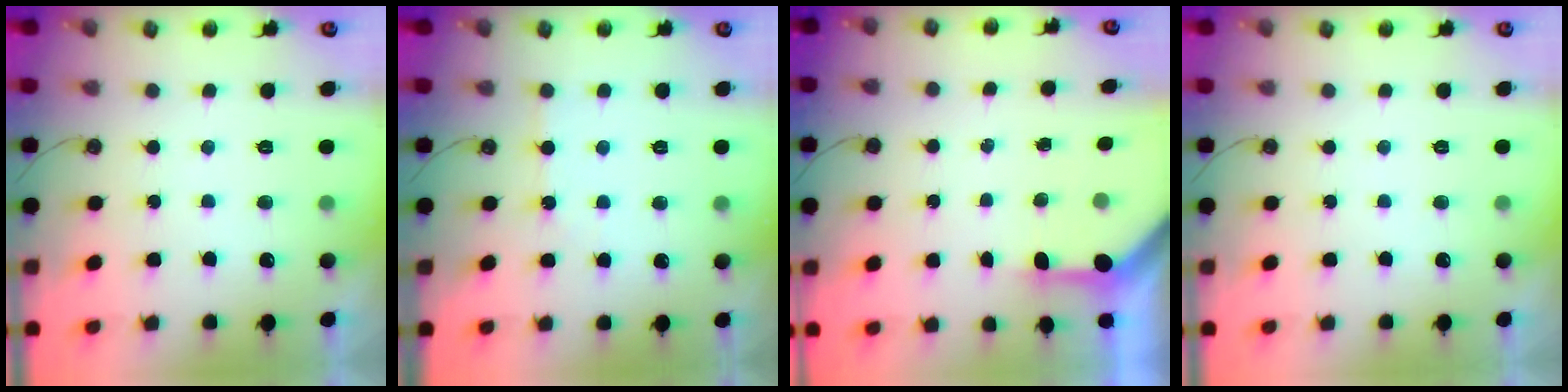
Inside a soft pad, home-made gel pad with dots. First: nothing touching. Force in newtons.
{"total": 2.9, "press": 2.9, "slide": 0.5}
{"total": 3.2, "press": 3.2, "slide": 0.2}
{"total": 0.0}